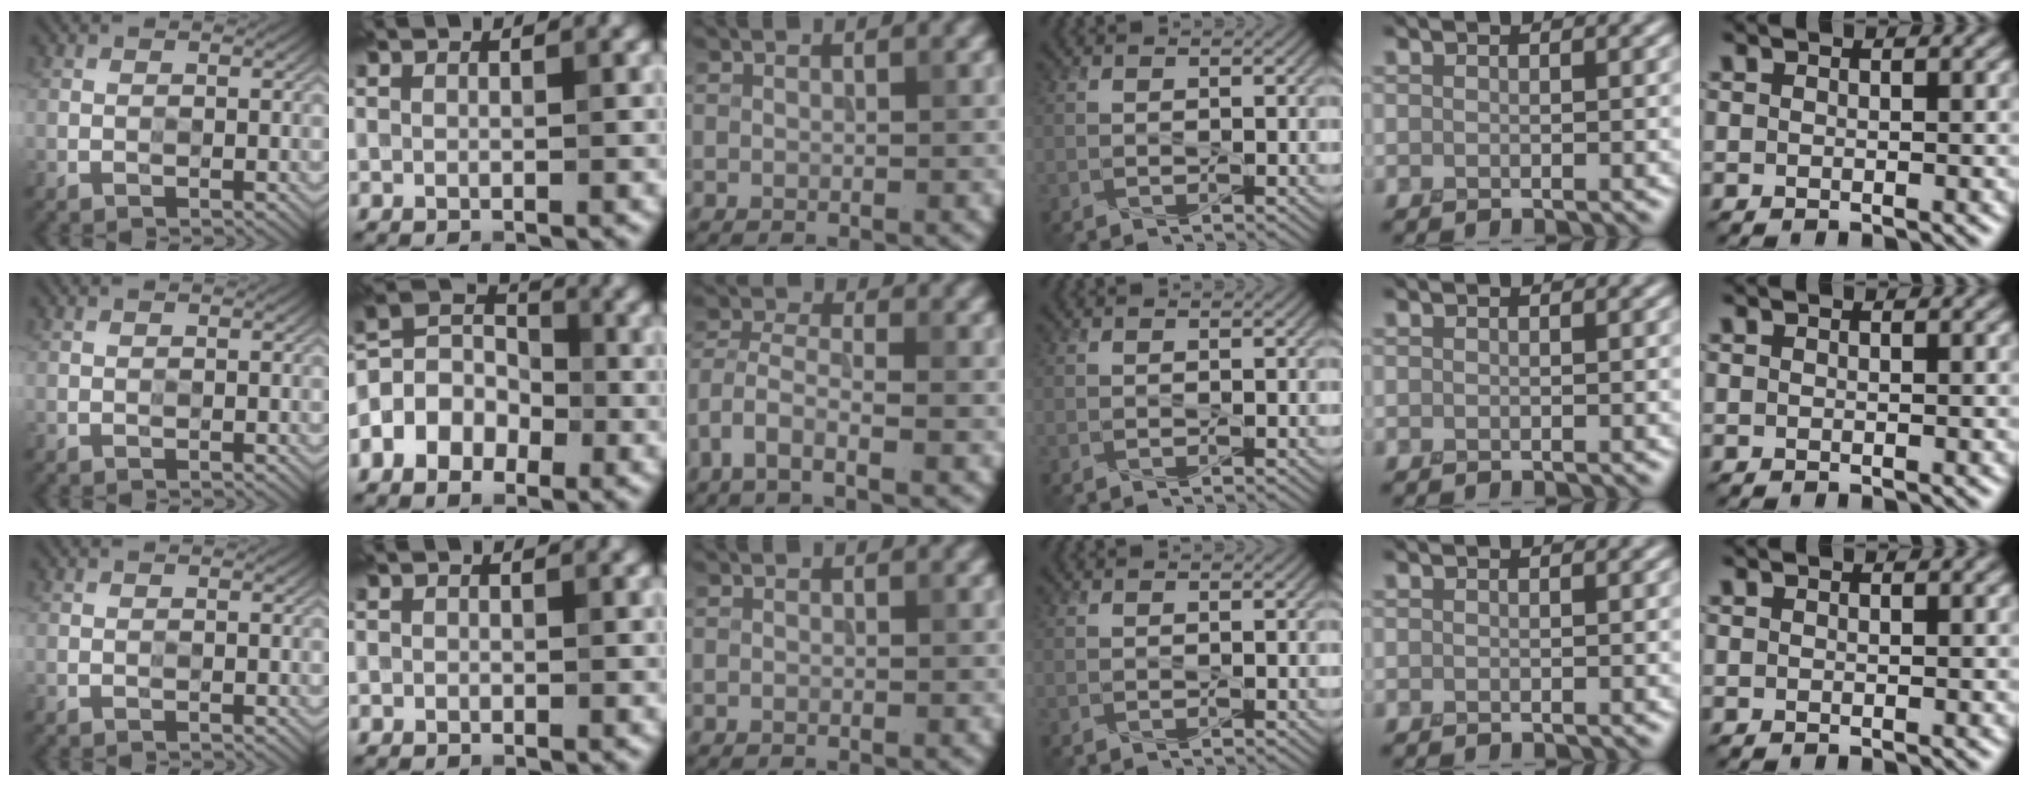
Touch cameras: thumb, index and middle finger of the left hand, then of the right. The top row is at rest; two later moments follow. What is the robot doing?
{"motion": "press", "object": "memory foam"}